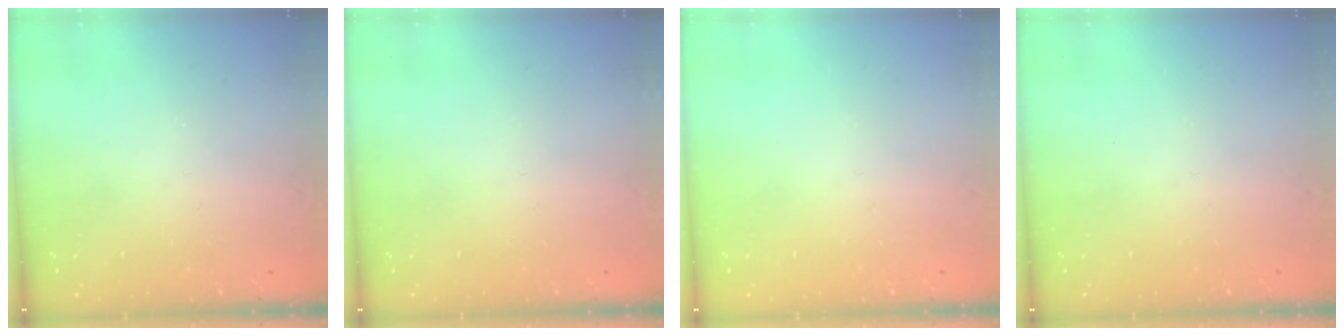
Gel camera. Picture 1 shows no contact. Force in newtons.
{"total": 0.0}
{"total": 0.0}
{"total": 0.0}